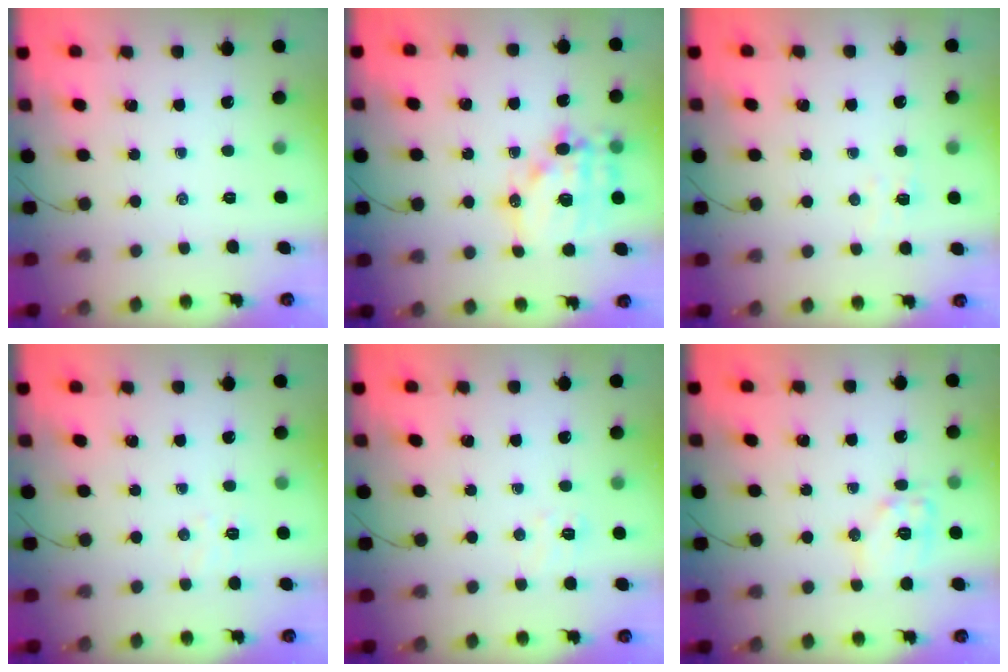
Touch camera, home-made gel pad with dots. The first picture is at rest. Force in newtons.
{"total": 15.8, "press": 15.4, "slide": 3.4}
{"total": 3.4, "press": 3.3, "slide": 0.8}
{"total": 3.5, "press": 3.4, "slide": 0.7}
{"total": 6.0, "press": 5.7, "slide": 1.6}
{"total": 9.8, "press": 9.8, "slide": 0.2}